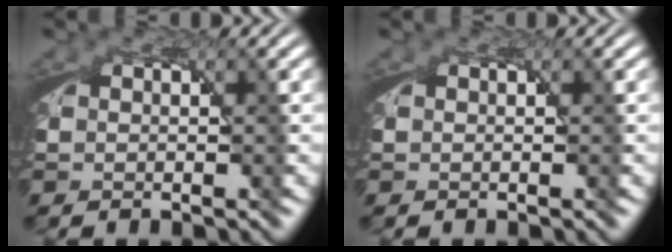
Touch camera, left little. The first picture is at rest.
{"total": 0.0}